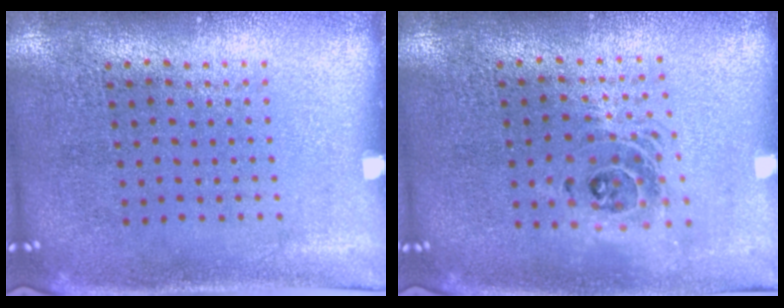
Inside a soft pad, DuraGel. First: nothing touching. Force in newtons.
{"total": 1.4, "press": 1.2, "slide": 0.8}